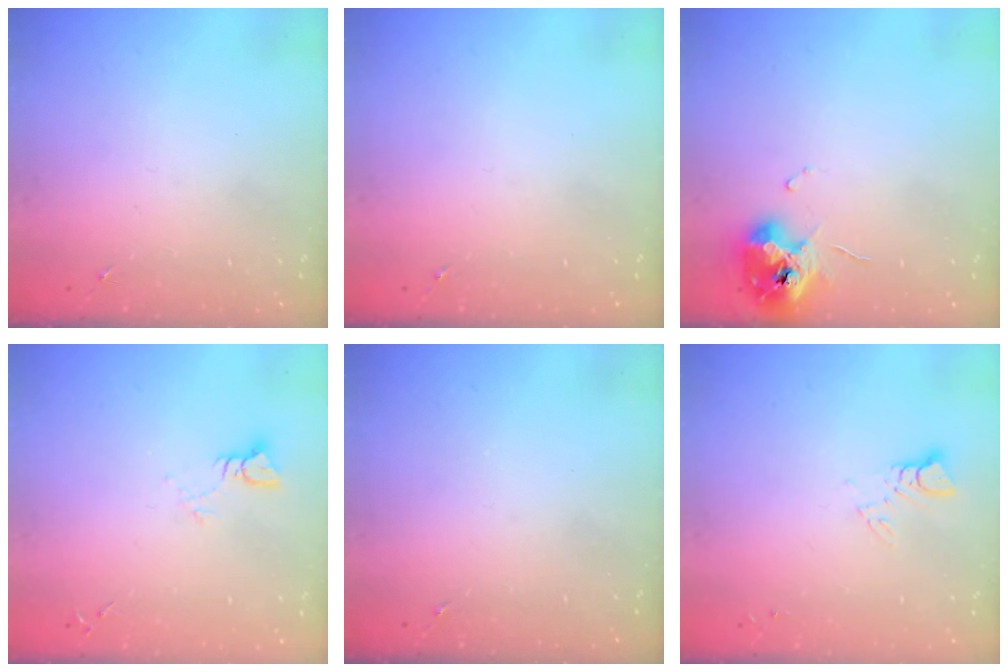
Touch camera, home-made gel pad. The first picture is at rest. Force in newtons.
{"total": 0.0}
{"total": 11.0, "press": 11.0, "slide": 1.1}
{"total": 3.9, "press": 3.9, "slide": 0.3}
{"total": 0.0}
{"total": 3.2, "press": 3.2, "slide": 0.3}